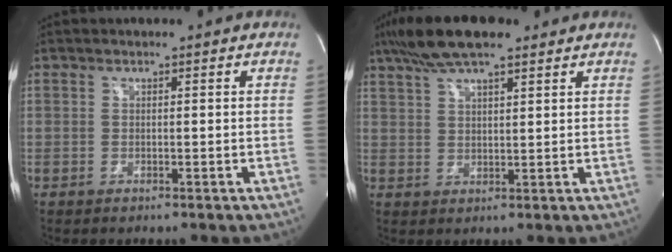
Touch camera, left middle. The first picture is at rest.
{"total": 10.2, "force": [7.4, 2.3, 6.6], "torque": [-0.124, 0.028, 0.129]}